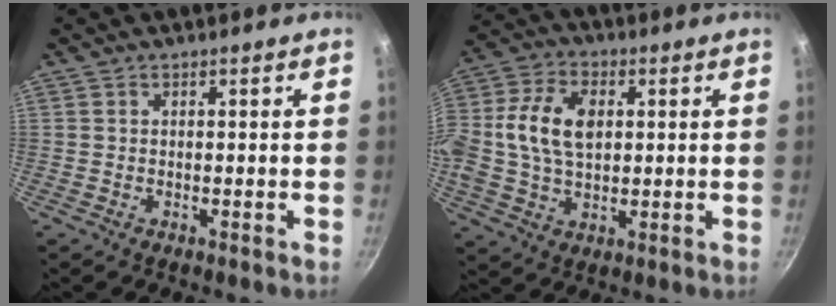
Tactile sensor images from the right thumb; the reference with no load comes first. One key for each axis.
{"total": 13.5, "fx": 1.8, "fy": 8.8, "fz": 10.1, "tx": -0.187, "ty": 0.015, "tz": 0.020}